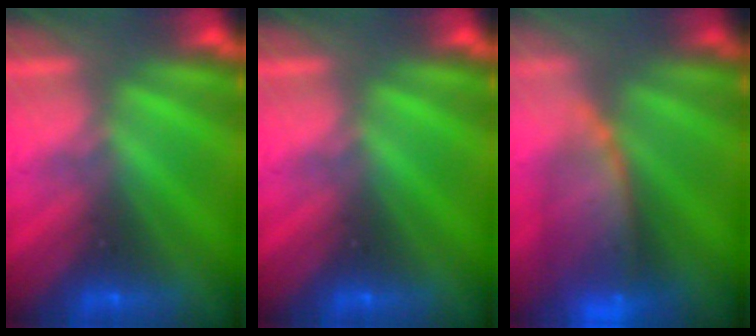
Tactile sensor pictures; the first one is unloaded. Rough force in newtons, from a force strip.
{"total": 0.0}
{"total": 8.0}